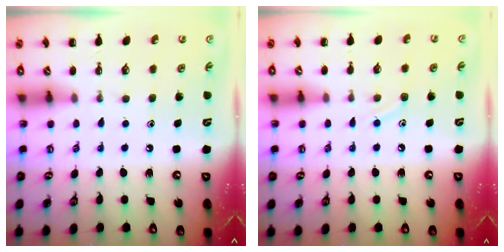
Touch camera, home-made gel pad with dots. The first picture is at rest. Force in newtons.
{"total": 7.2, "press": 7.1, "slide": 1.6}